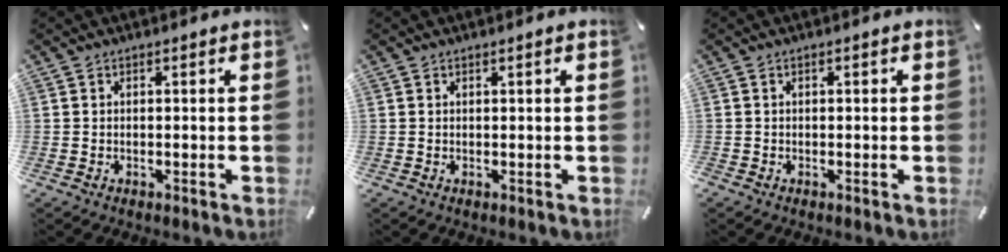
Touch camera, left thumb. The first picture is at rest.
{"total": 0.0}
{"total": 0.6, "force": [-0.3, 0.5, 0.2], "torque": [-0.004, 0.002, -0.007]}